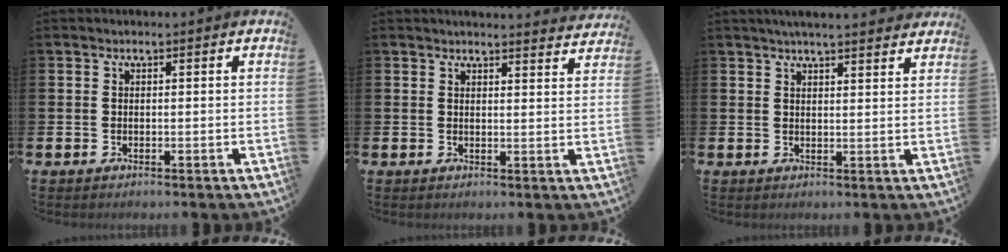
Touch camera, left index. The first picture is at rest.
{"total": 2.9, "force": [2.9, -0.1, 0.0], "torque": [0.003, -0.021, 0.051]}
{"total": 3.8, "force": [3.8, -0.2, 0.8], "torque": [-0.022, -0.013, 0.068]}